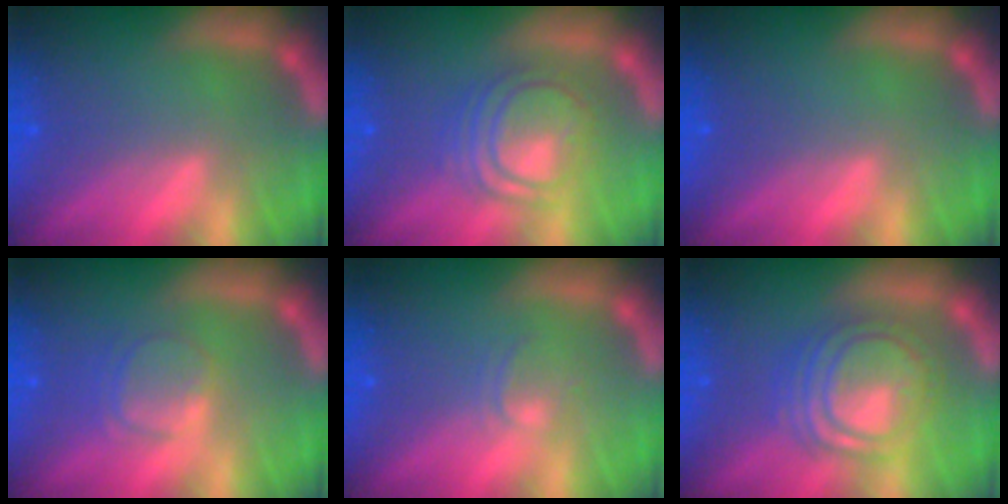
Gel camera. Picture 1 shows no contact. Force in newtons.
{"total": 6.0}
{"total": 0.0}
{"total": 3.0}
{"total": 1.4}
{"total": 7.6}